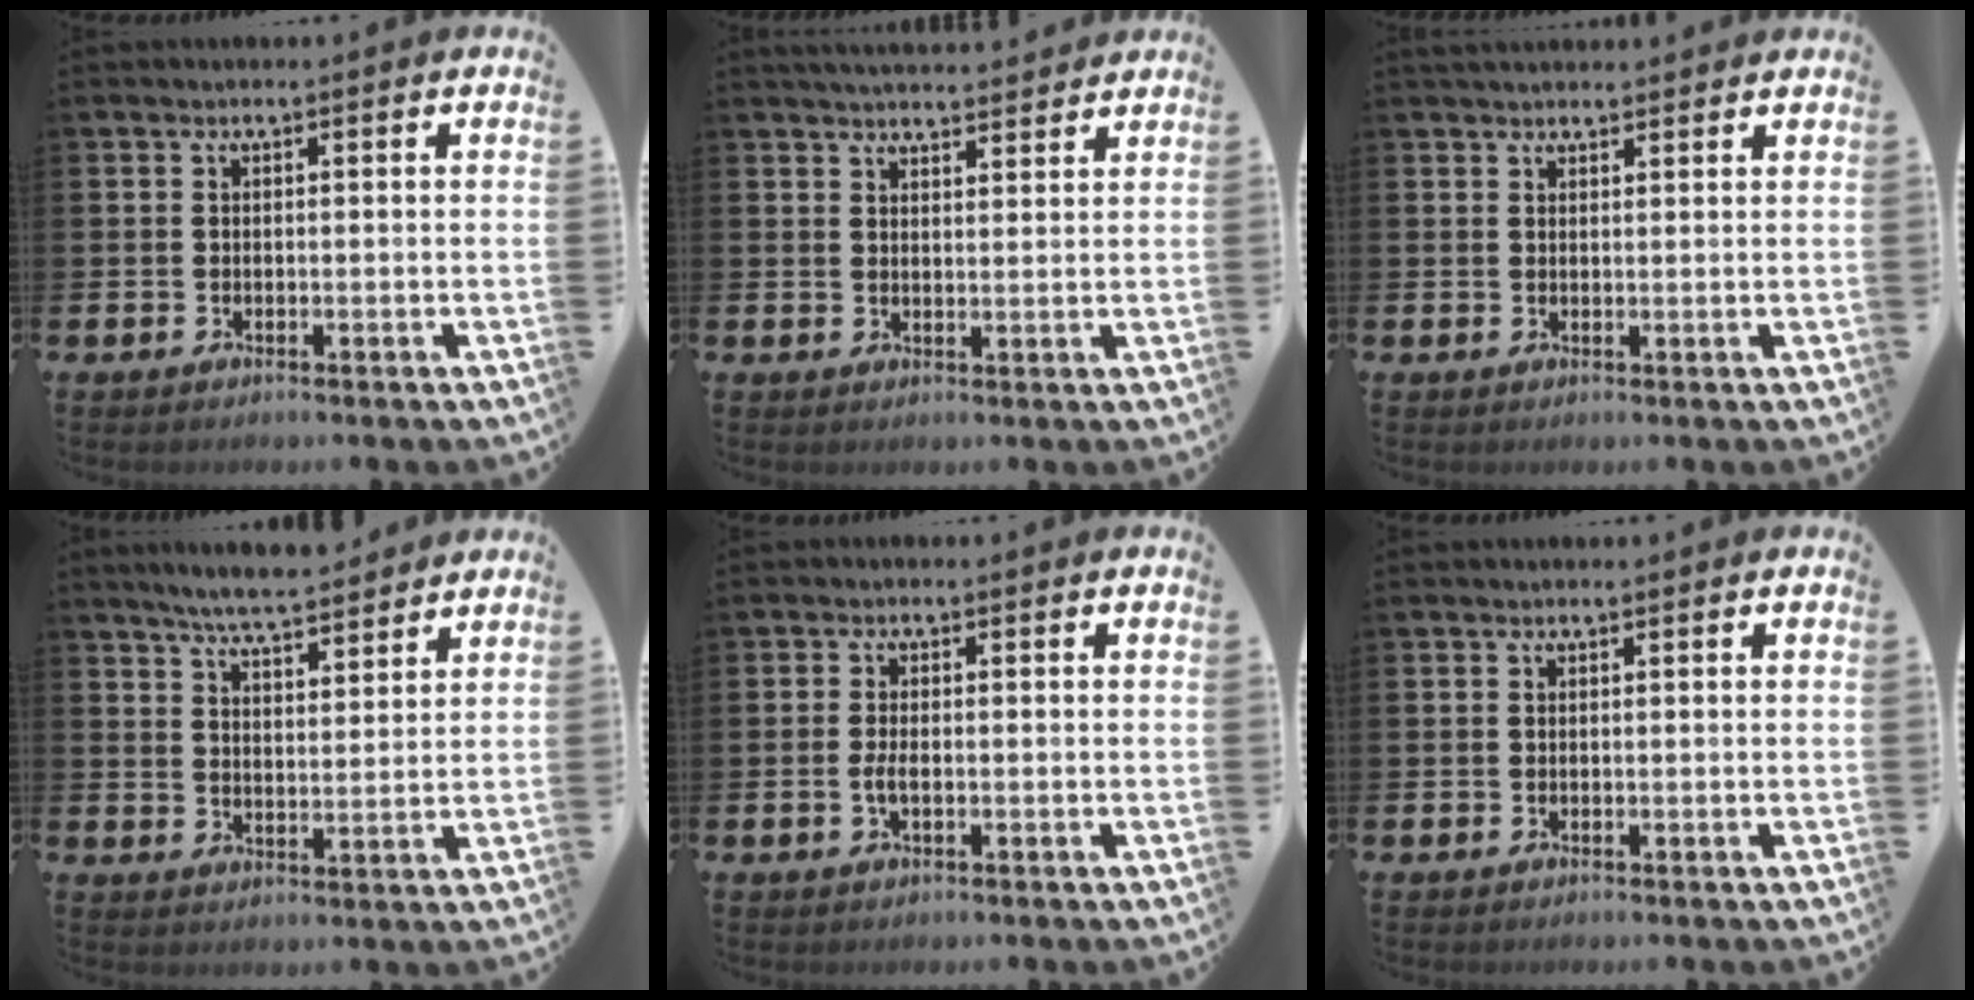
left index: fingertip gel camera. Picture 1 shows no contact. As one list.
[{"total": 3.7, "force": [3.7, 0.1, 0.1], "torque": [-0.008, -0.019, 0.067]}, {"total": 2.1, "force": [2.1, 0.5, 0.2], "torque": [0.003, -0.007, 0.036]}, {"total": 6.1, "force": [5.9, 0.4, 1.5], "torque": [-0.043, -0.028, 0.106]}, {"total": 1.9, "force": [-0.4, 0.8, 1.7], "torque": [-0.027, -0.001, -0.009]}, {"total": 0.0}]